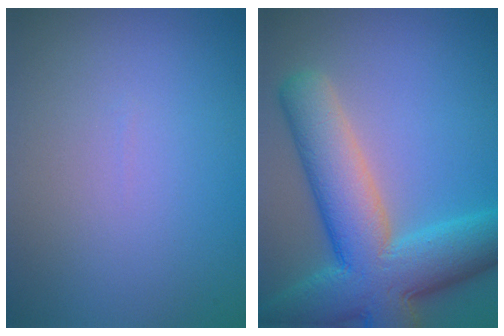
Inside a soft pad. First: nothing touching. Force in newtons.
{"total": 11.1, "press": 11.1, "slide": 0.5}